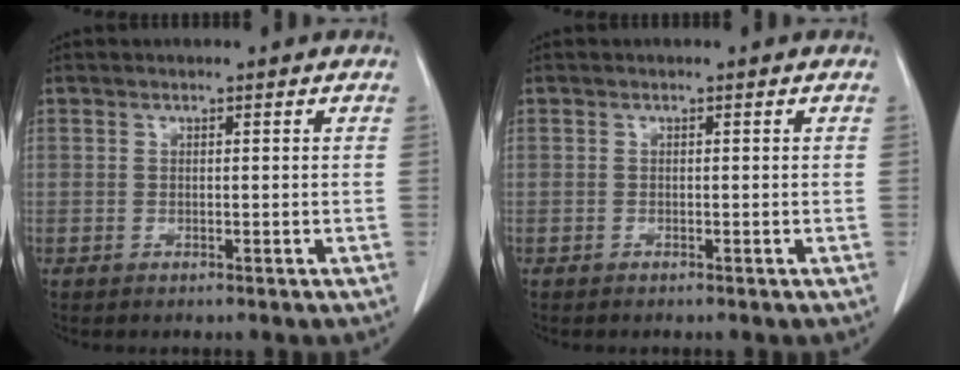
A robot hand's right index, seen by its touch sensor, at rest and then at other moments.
{"total": 0.0}